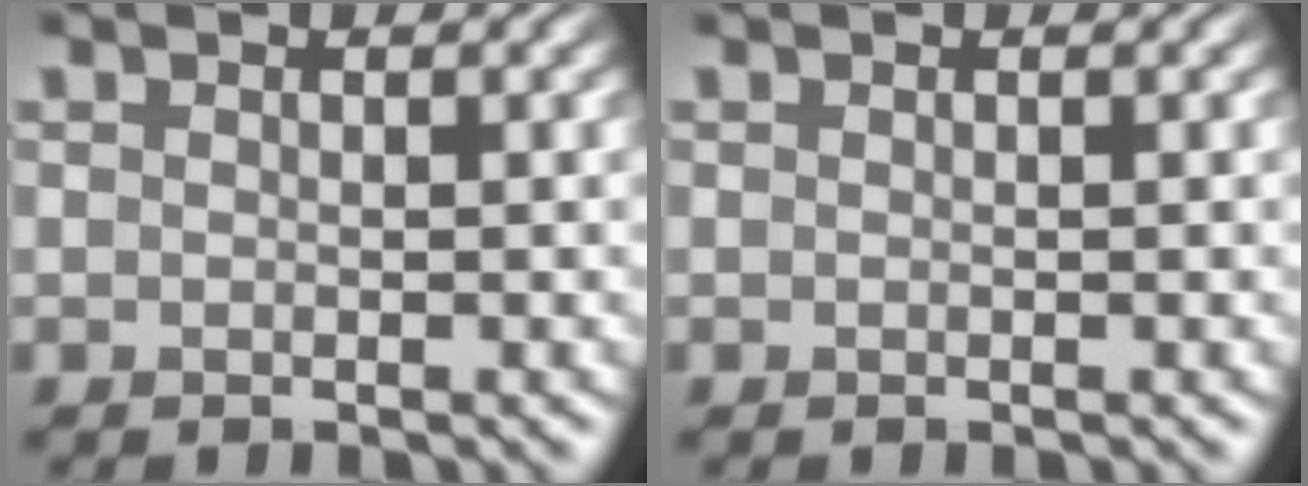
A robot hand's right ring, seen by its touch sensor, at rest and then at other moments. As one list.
[{"total": 0.0}]